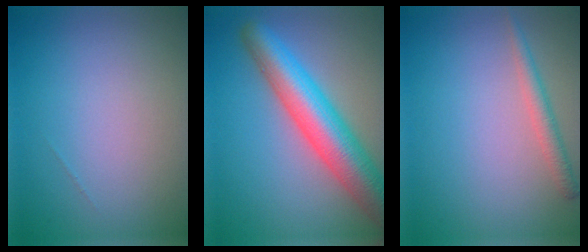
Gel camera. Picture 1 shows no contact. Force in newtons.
{"total": 8.3, "press": 8.3, "slide": 0.4}
{"total": 1.8, "press": 1.8, "slide": 0.1}